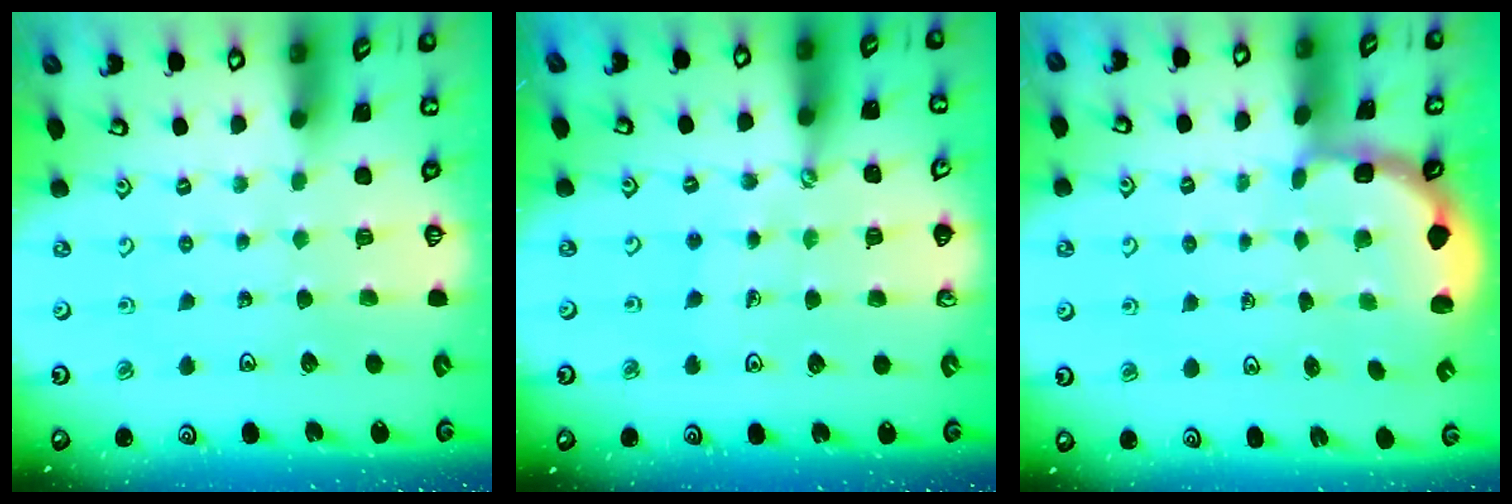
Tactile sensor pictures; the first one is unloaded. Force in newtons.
{"total": 2.4, "press": 2.0, "slide": 1.3}
{"total": 2.4, "press": 1.7, "slide": 1.6}